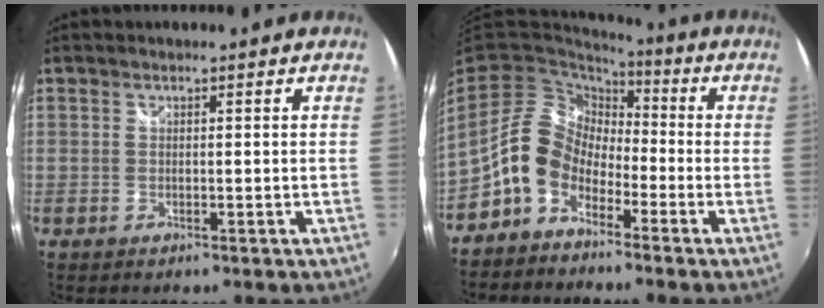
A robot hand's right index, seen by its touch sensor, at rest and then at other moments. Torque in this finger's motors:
{"motor_torque": [0.06, -0.06, -0.32, -0.21]}